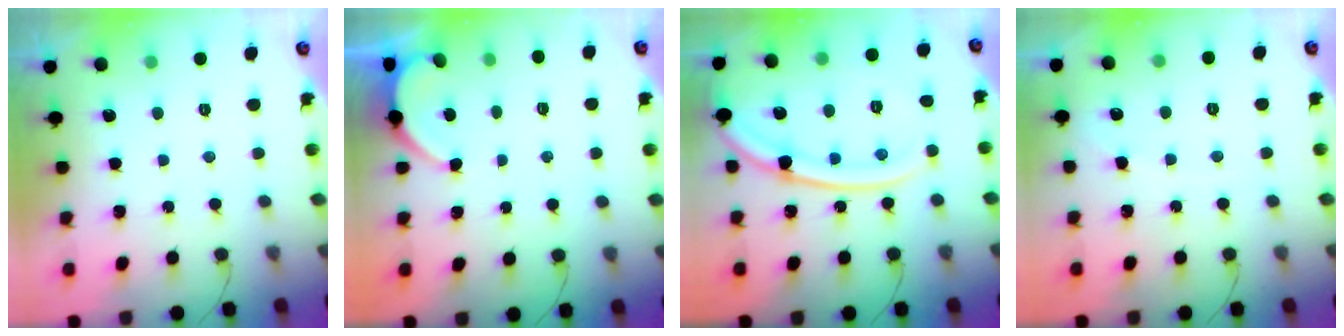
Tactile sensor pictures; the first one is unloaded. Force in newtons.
{"total": 2.3, "press": 2.3, "slide": 0.3}
{"total": 16.4, "press": 16.3, "slide": 1.5}
{"total": 2.7, "press": 2.6, "slide": 0.4}